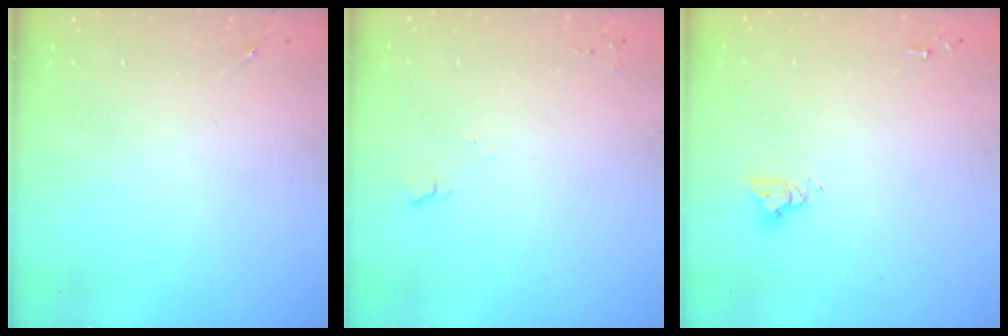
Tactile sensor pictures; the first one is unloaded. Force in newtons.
{"total": 5.1, "press": 5.1, "slide": 0.6}
{"total": 4.8, "press": 4.7, "slide": 0.4}